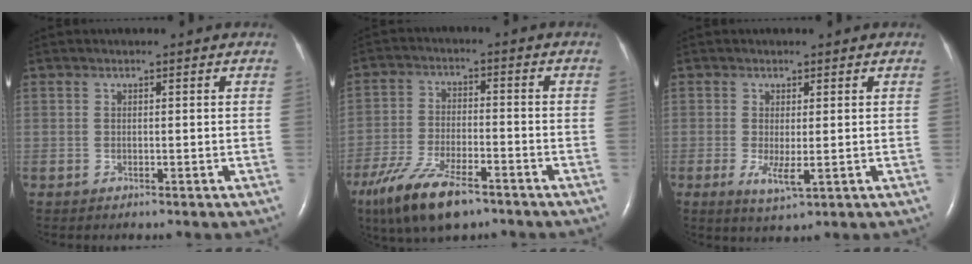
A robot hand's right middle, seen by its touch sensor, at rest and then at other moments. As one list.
[{"total": 12.2, "force": [-8.2, 3.7, 8.2], "torque": [-0.165, -0.022, -0.147]}, {"total": 3.6, "force": [-0.7, 0.8, 3.4], "torque": [-0.068, -0.010, -0.006]}]